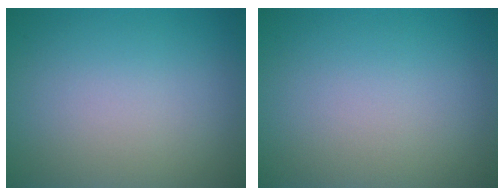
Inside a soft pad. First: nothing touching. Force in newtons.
{"total": 0.0}